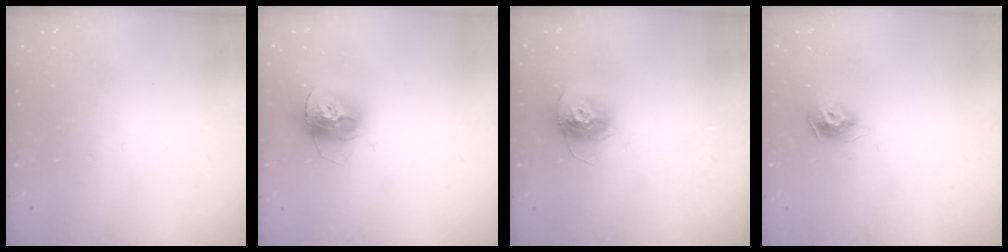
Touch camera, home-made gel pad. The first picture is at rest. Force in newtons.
{"total": 13.0, "press": 12.9, "slide": 1.2}
{"total": 12.1, "press": 12.1, "slide": 1.1}
{"total": 8.7, "press": 8.7, "slide": 0.4}